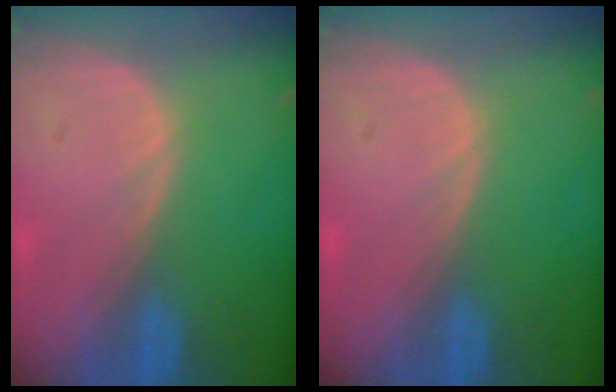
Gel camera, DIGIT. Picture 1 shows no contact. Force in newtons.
{"total": 0.0}